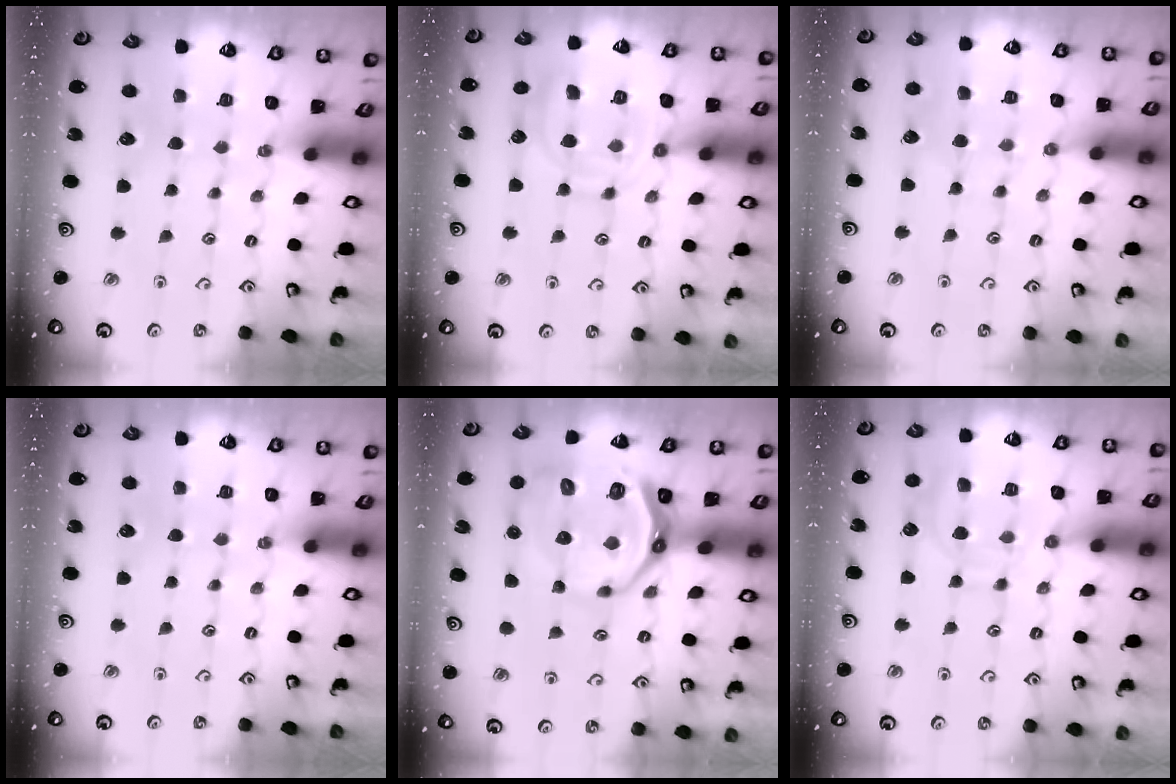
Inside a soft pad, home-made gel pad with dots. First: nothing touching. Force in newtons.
{"total": 13.4, "press": 13.4, "slide": 1.2}
{"total": 4.1, "press": 4.1, "slide": 0.6}
{"total": 0.0}
{"total": 15.2, "press": 14.7, "slide": 3.8}
{"total": 11.3, "press": 11.2, "slide": 0.9}